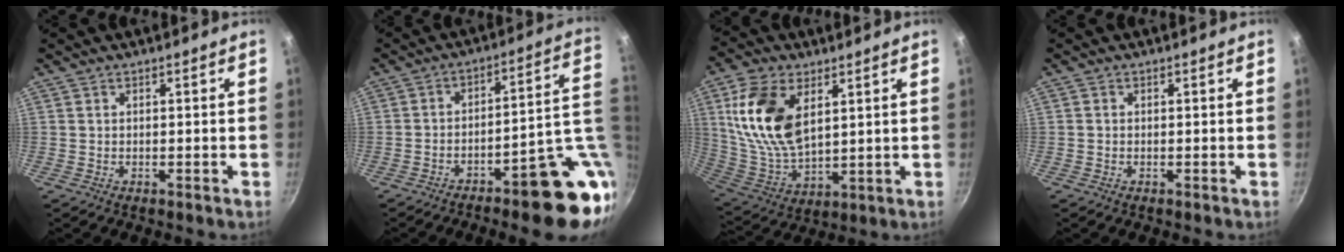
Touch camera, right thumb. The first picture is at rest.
{"total": 18.6, "force": [-5.1, 6.3, 16.7], "torque": [-0.175, 0.022, -0.060]}
{"total": 16.8, "force": [5.5, 9.6, 12.6], "torque": [-0.233, -0.021, 0.120]}
{"total": 0.0}